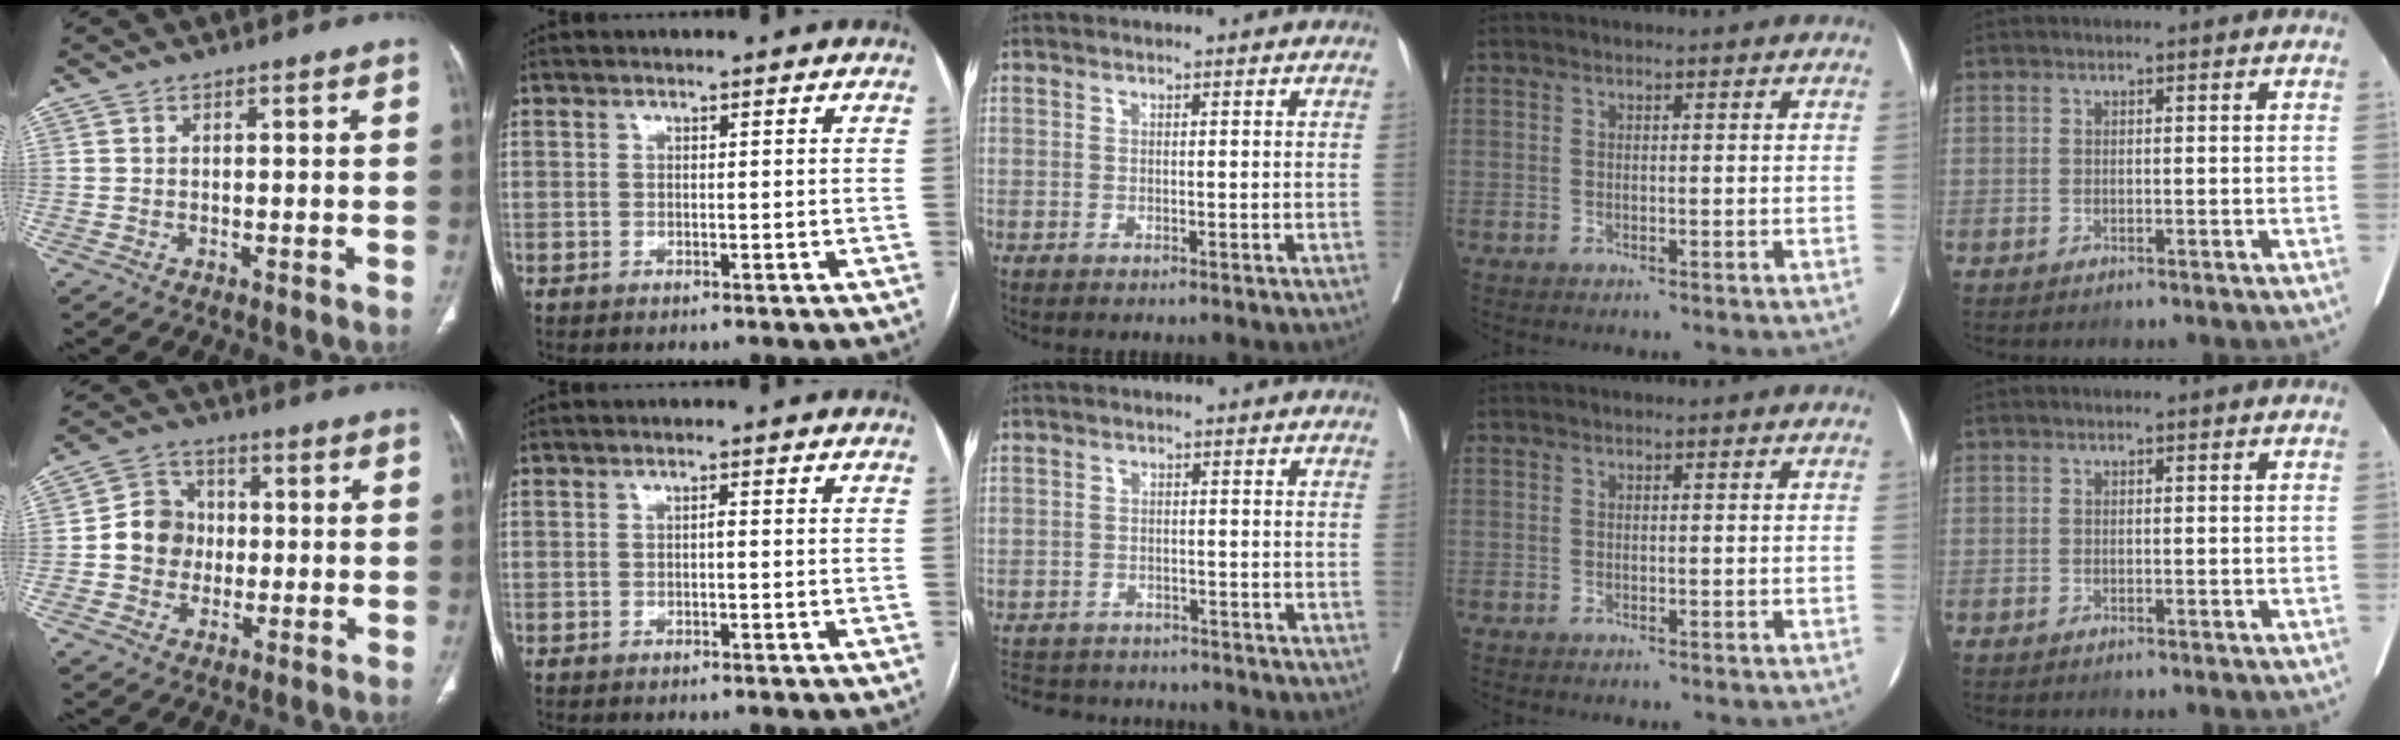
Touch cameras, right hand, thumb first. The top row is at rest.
{"thumb": {"total": 8.2, "force": [-0.6, 7.4, 3.4], "torque": [-0.029, 0.021, -0.020]}, "index": {"total": 0.5, "force": [-0.1, 0.1, 0.5], "torque": [-0.008, 0.002, -0.001]}, "middle": {"total": 8.2, "force": [-7.6, 2.9, 1.4], "torque": [-0.021, 0.010, -0.102]}}